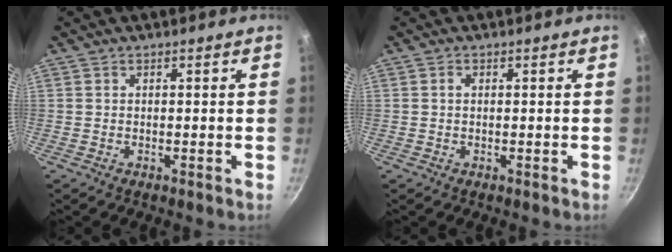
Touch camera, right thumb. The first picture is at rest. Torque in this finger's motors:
{"motor_torque": [-0.04, 0.38, 0.26, -0.09, -0.03]}